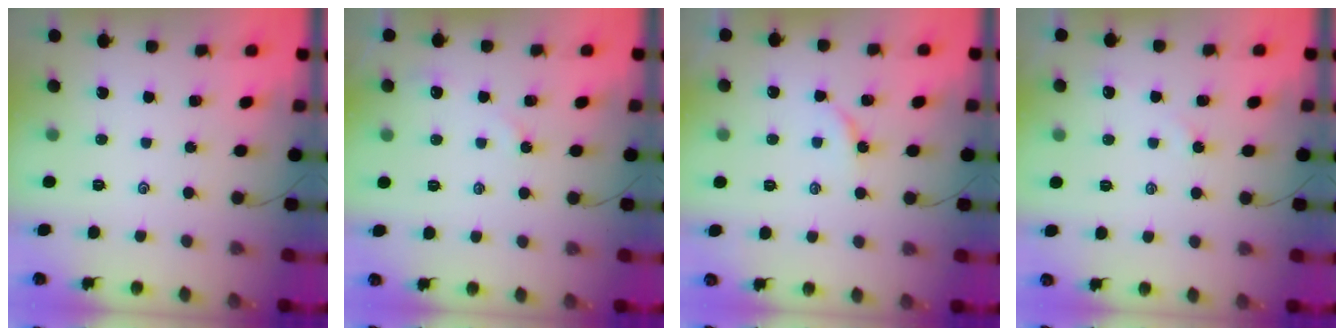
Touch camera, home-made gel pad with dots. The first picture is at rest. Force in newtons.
{"total": 3.7, "press": 3.7, "slide": 0.5}
{"total": 3.0, "press": 2.9, "slide": 0.3}
{"total": 2.9, "press": 2.8, "slide": 0.6}